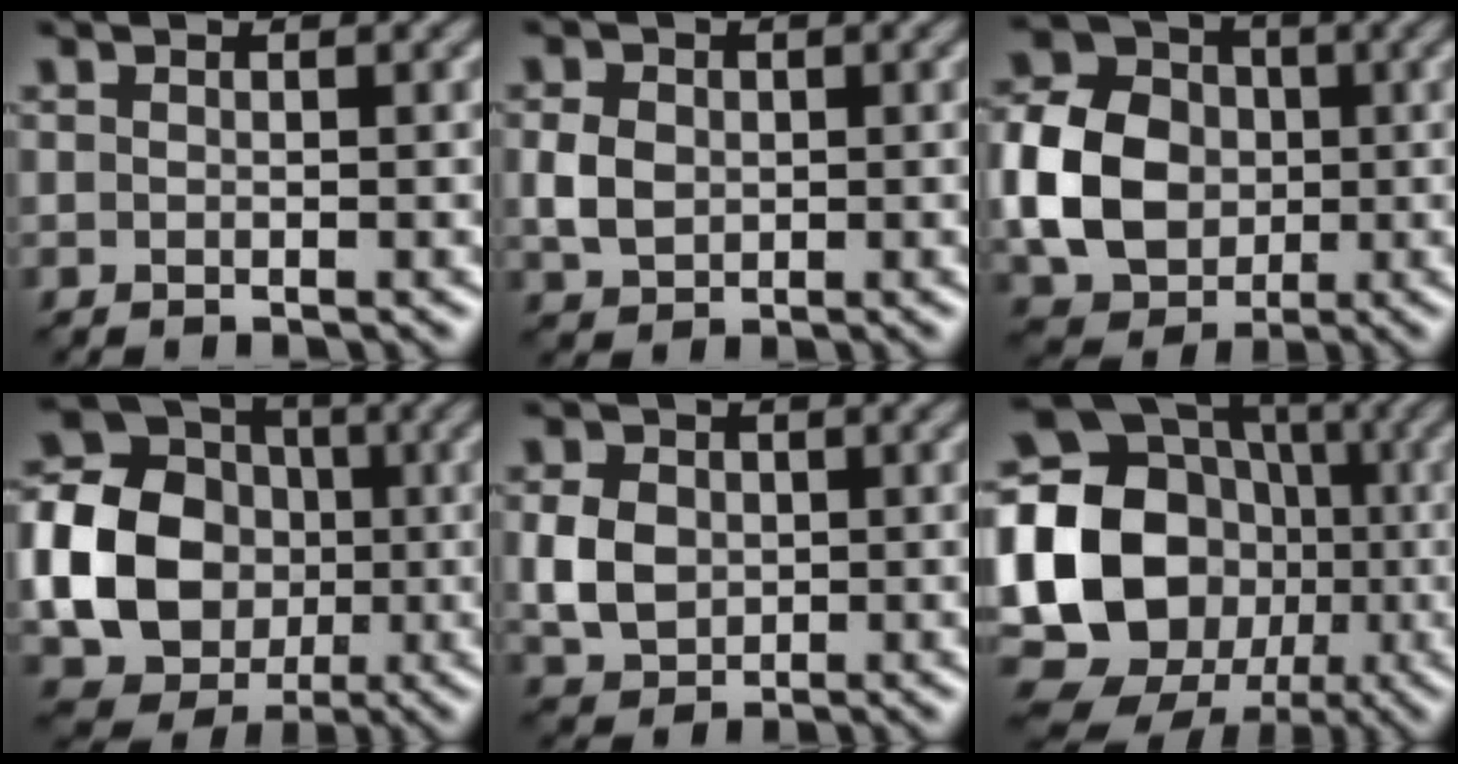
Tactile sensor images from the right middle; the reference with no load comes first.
{"total": 2.8, "force": [0.1, 2.3, 1.7], "torque": [-0.042, 0.002, 0.001]}
{"total": 8.4, "force": [-0.6, 6.9, 4.7], "torque": [-0.114, 0.008, -0.015]}
{"total": 14.3, "force": [-1.0, 12.7, 6.5], "torque": [-0.139, -0.011, -0.038]}
{"total": 3.9, "force": [0.0, 3.2, 2.2], "torque": [-0.054, 0.002, -0.001]}
{"total": 22.9, "force": [-2.6, 20.3, 10.3], "torque": [-0.204, 0.013, -0.088]}